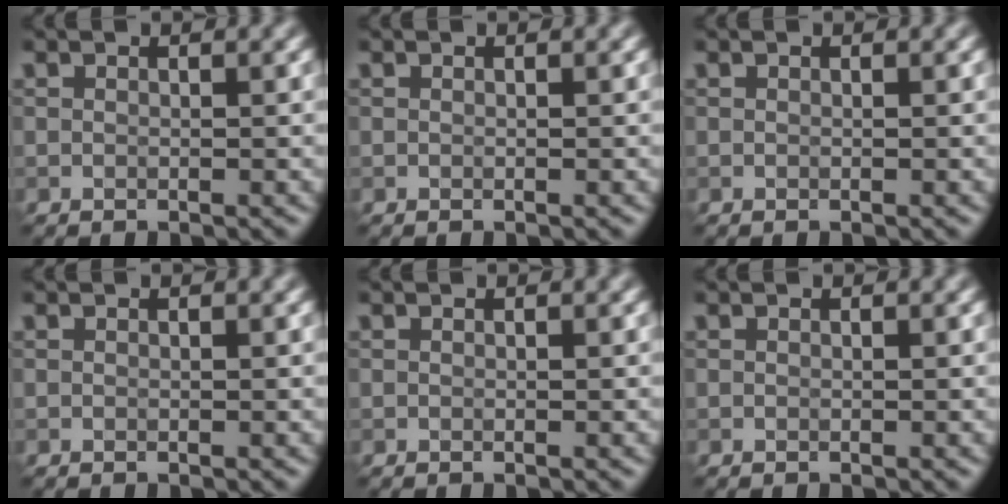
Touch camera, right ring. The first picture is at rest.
{"total": 0.0}
{"total": 0.0}
{"total": 0.0}
{"total": 0.0}
{"total": 0.0}